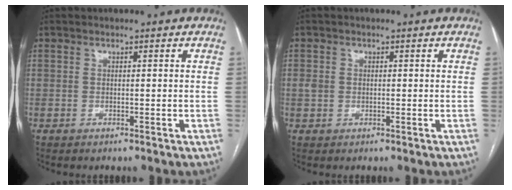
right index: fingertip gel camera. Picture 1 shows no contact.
{"total": 1.6, "force": [0.0, 1.4, 0.8], "torque": [-0.021, 0.009, 0.004]}